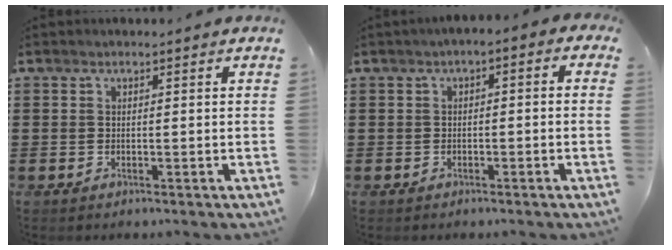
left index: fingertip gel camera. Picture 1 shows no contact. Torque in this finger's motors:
{"motor_torque": [2.00, 0.14, 0.54, 0.07]}